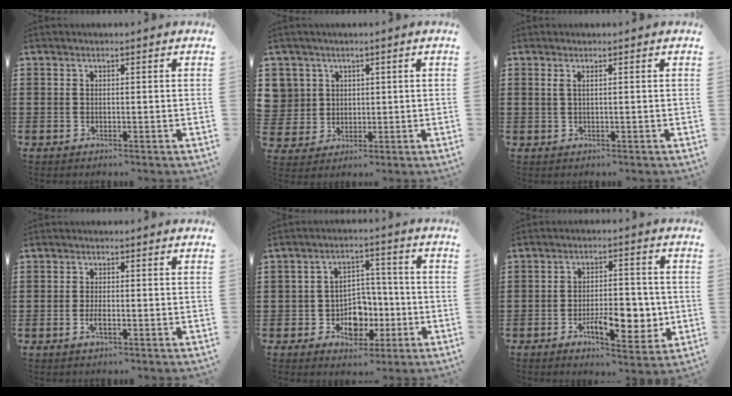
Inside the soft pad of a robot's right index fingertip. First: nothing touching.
{"total": 4.4, "force": [1.5, 4.1, 0.0], "torque": [-0.025, 0.012, 0.030]}
{"total": 0.8, "force": [0.3, -0.1, 0.8], "torque": [-0.016, -0.001, 0.006]}
{"total": 1.6, "force": [-0.6, 0.5, 1.4], "torque": [-0.029, -0.006, -0.010]}
{"total": 6.3, "force": [-1.8, 5.1, 3.2], "torque": [-0.058, 0.008, -0.027]}
{"total": 8.9, "force": [-2.6, 4.3, 7.4], "torque": [-0.100, -0.001, -0.043]}